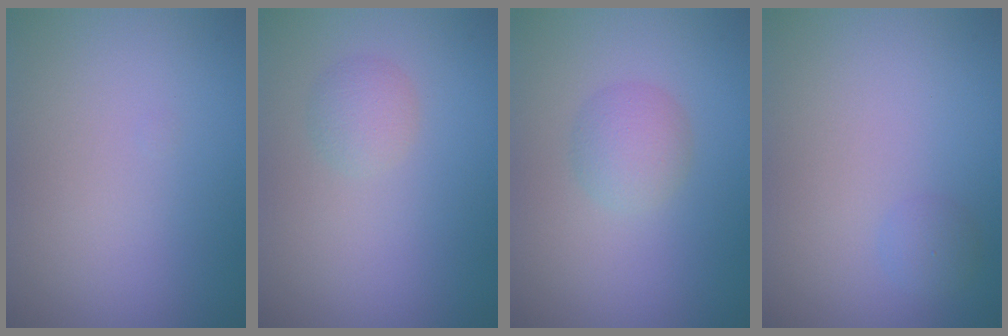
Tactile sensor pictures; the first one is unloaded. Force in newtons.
{"total": 1.6, "press": 1.6, "slide": 0.0}
{"total": 2.2, "press": 2.2, "slide": 0.1}
{"total": 0.8, "press": 0.8, "slide": 0.0}